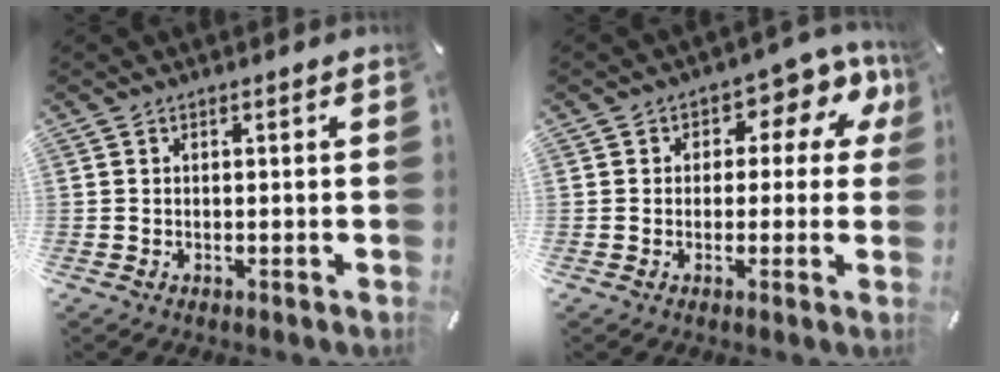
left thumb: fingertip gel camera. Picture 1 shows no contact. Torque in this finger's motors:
{"motor_torque": [0.19, 0.20, 0.50, 0.34, -0.03]}